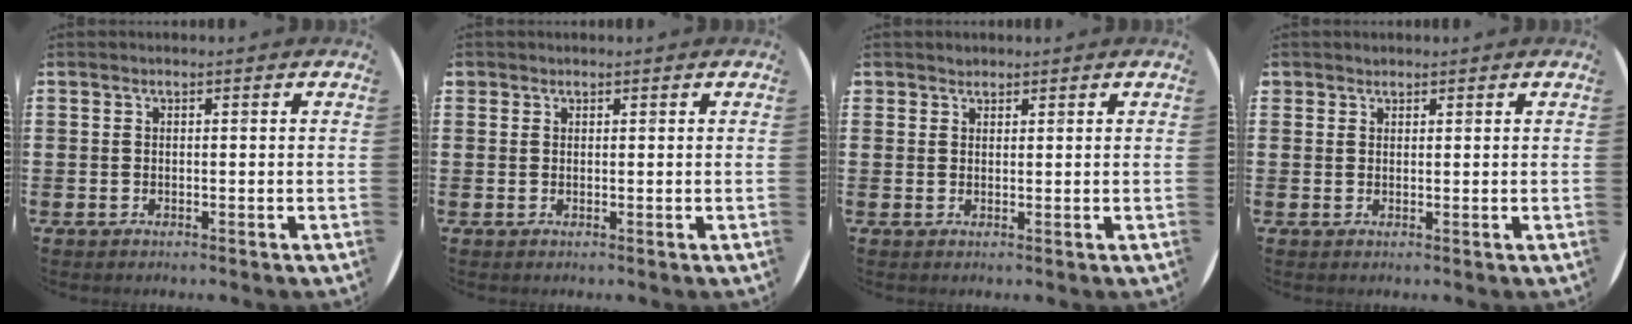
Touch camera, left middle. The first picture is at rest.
{"total": 0.6, "force": [0.5, 0.3, -0.1], "torque": [0.003, 0.004, 0.010]}
{"total": 1.1, "force": [1.0, 0.4, -0.1], "torque": [0.002, 0.002, 0.019]}
{"total": 0.9, "force": [0.8, 0.3, -0.2], "torque": [0.003, 0.004, 0.016]}